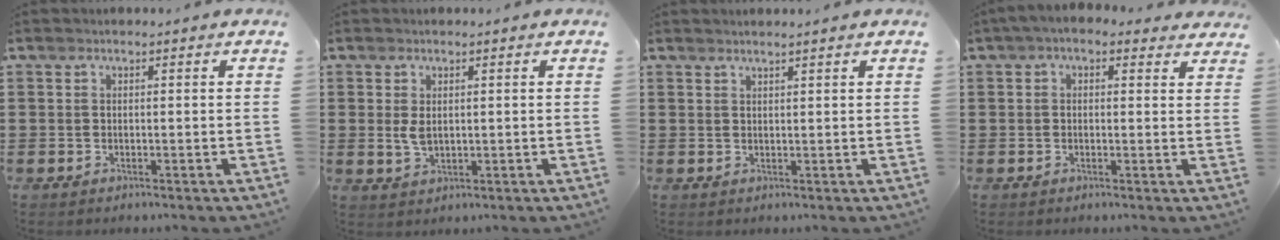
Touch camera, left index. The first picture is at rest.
{"total": 2.6, "force": [0.4, 1.5, 2.1], "torque": [-0.059, -0.001, 0.002]}
{"total": 1.4, "force": [1.3, -0.3, 0.4], "torque": [-0.007, -0.004, 0.026]}
{"total": 2.2, "force": [1.1, 1.3, 1.4], "torque": [-0.032, 0.003, 0.018]}